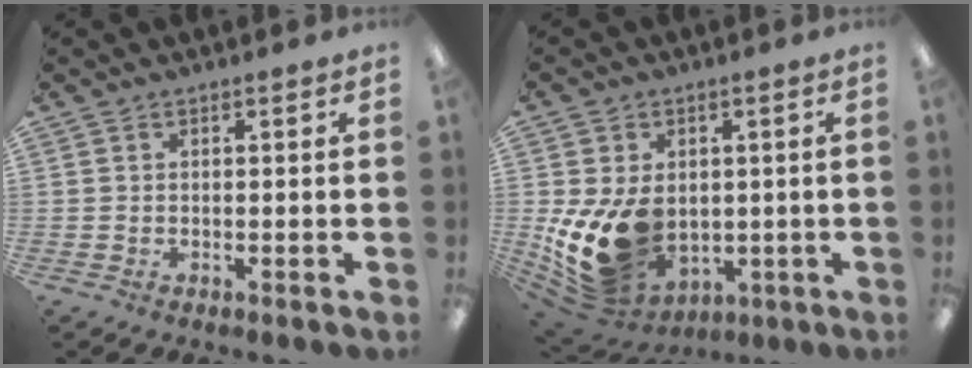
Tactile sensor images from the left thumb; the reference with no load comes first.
{"total": 14.7, "force": [-1.4, 10.8, 9.8], "torque": [-0.201, -0.009, -0.018]}